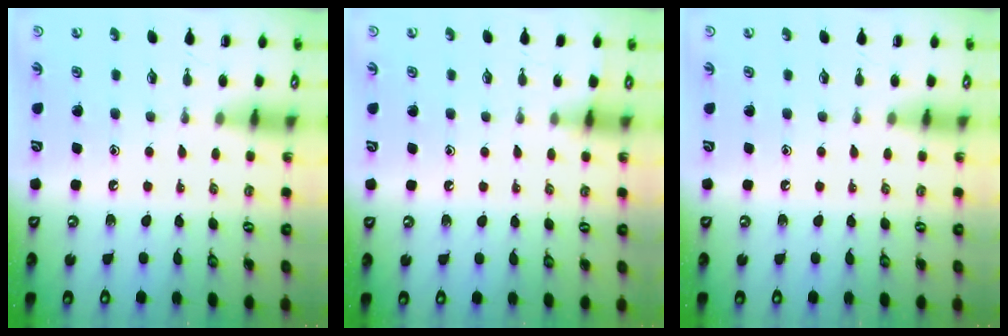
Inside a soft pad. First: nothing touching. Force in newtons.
{"total": 2.8, "press": 2.8, "slide": 0.5}
{"total": 0.0}